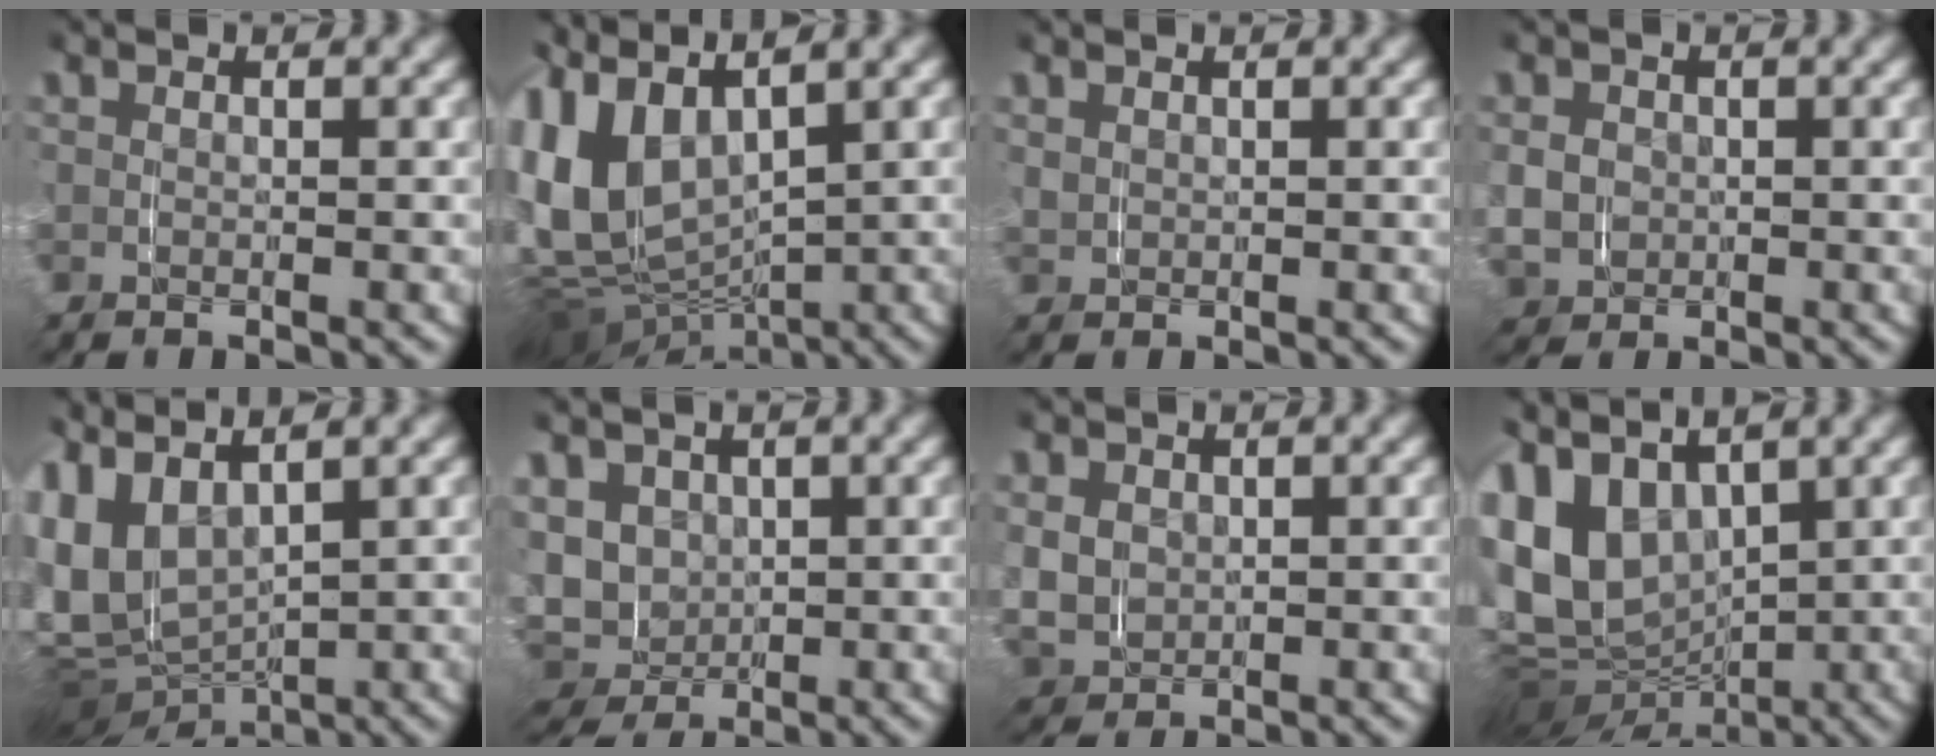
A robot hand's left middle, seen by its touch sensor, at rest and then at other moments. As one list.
[{"total": 15.0, "force": [-1.3, 12.2, 8.6], "torque": [-0.232, -0.043, -0.016]}, {"total": 0.9, "force": [0.5, 0.8, 0.2], "torque": [-0.014, -0.001, 0.013]}, {"total": 3.6, "force": [-0.6, 3.4, 1.0], "torque": [-0.056, -0.021, -0.002]}, {"total": 15.4, "force": [-0.5, 13.3, 7.8], "torque": [-0.233, -0.046, -0.007]}, {"total": 7.2, "force": [-0.2, 6.7, 2.6], "torque": [-0.105, -0.040, 0.010]}, {"total": 4.9, "force": [-0.1, 4.6, 1.7], "torque": [-0.074, -0.022, 0.005]}, {"total": 15.7, "force": [-0.7, 13.4, 8.1], "torque": [-0.226, -0.047, -0.007]}]